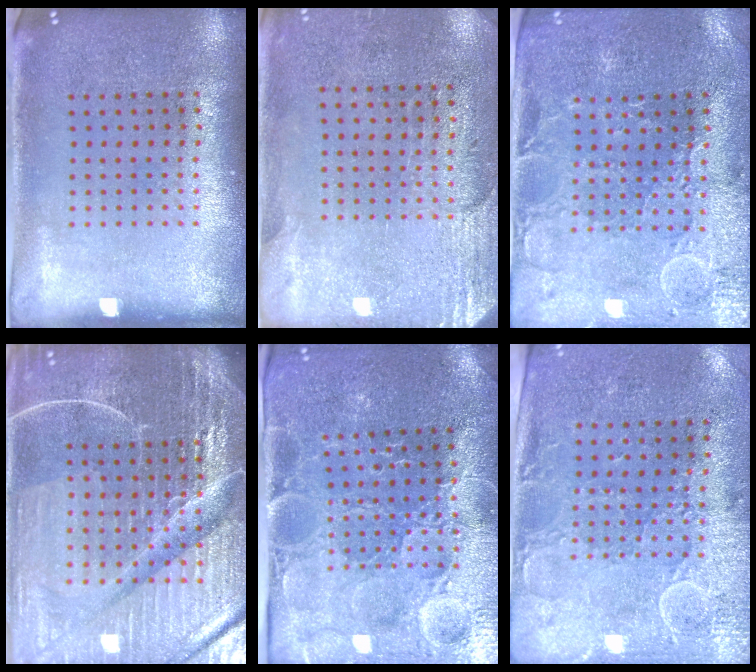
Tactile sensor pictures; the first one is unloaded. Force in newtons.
{"total": 2.8, "press": 2.5, "slide": 1.2}
{"total": 0.8, "press": 0.7, "slide": 0.4}
{"total": 7.1, "press": 6.2, "slide": 3.5}
{"total": 3.8, "press": 3.7, "slide": 0.5}
{"total": 2.9, "press": 2.4, "slide": 1.7}